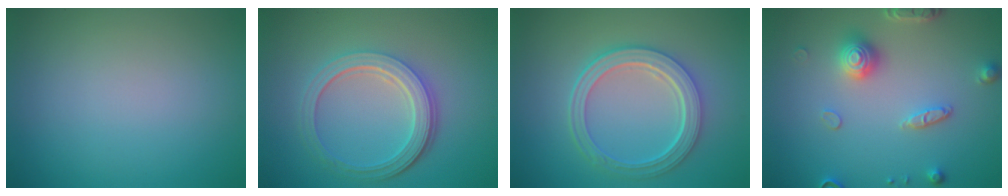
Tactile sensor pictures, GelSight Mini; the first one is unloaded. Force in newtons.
{"total": 5.2, "press": 3.9, "slide": 3.5}
{"total": 5.6, "press": 4.1, "slide": 3.8}
{"total": 3.7, "press": 3.3, "slide": 1.6}